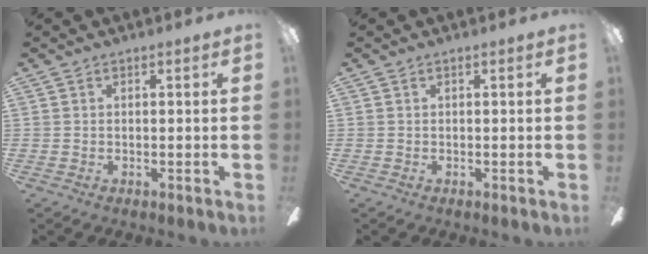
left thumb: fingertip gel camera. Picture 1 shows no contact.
{"total": 0.0}